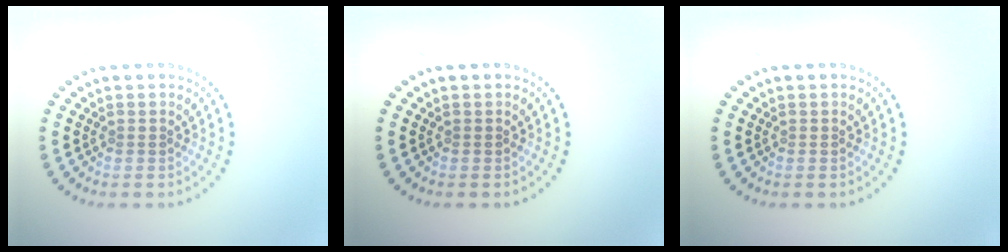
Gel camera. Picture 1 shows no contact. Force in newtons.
{"total": 0.0}
{"total": 0.0}